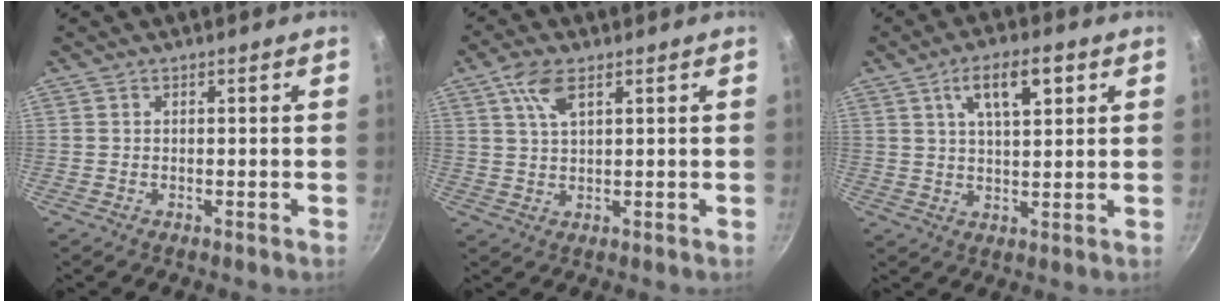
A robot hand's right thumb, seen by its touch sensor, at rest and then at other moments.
{"total": 5.3, "force": [2.4, 2.2, 4.2], "torque": [-0.081, 0.000, 0.048]}
{"total": 8.9, "force": [3.7, 3.6, 7.2], "torque": [-0.106, -0.005, 0.062]}